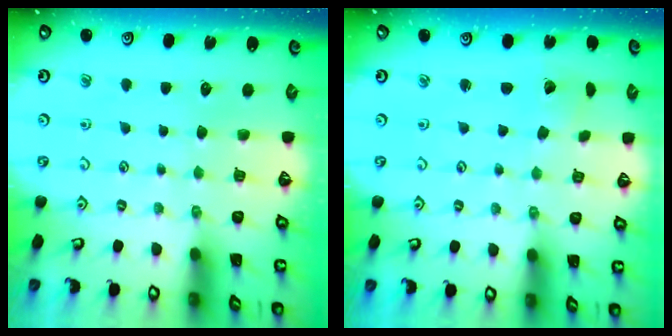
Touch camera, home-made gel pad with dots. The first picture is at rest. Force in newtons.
{"total": 2.7, "press": 2.7, "slide": 0.0}